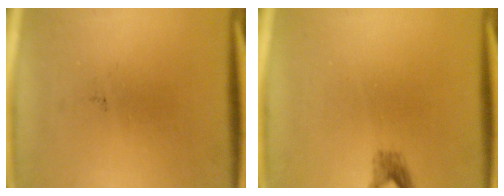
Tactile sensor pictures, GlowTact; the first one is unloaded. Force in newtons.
{"total": 1.5}